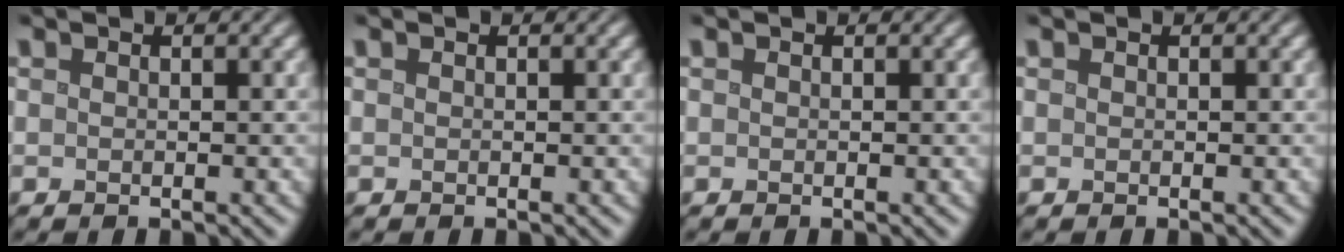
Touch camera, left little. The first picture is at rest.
{"total": 0.0}
{"total": 0.0}
{"total": 0.0}